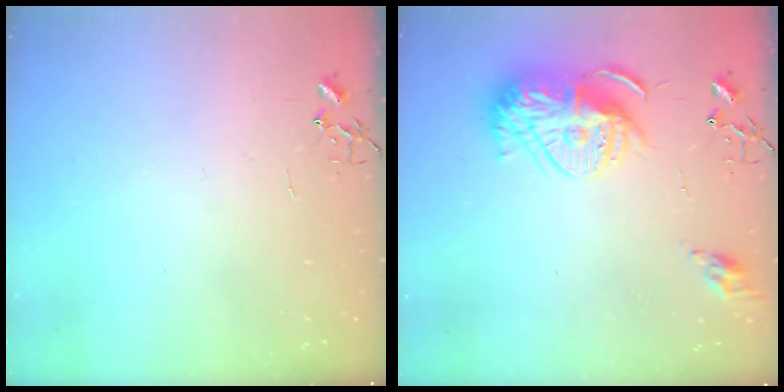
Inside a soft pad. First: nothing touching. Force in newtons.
{"total": 15.1, "press": 15.0, "slide": 1.2}